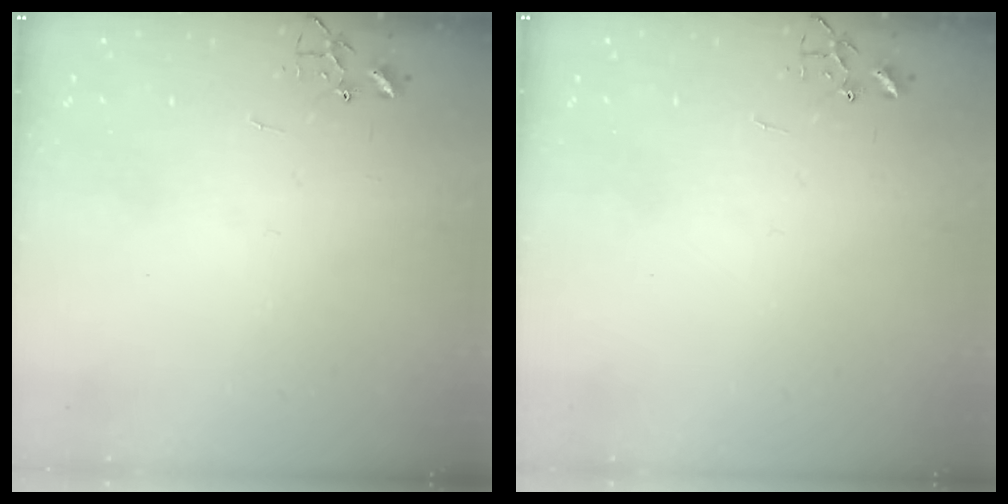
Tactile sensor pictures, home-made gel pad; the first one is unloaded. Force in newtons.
{"total": 0.0}